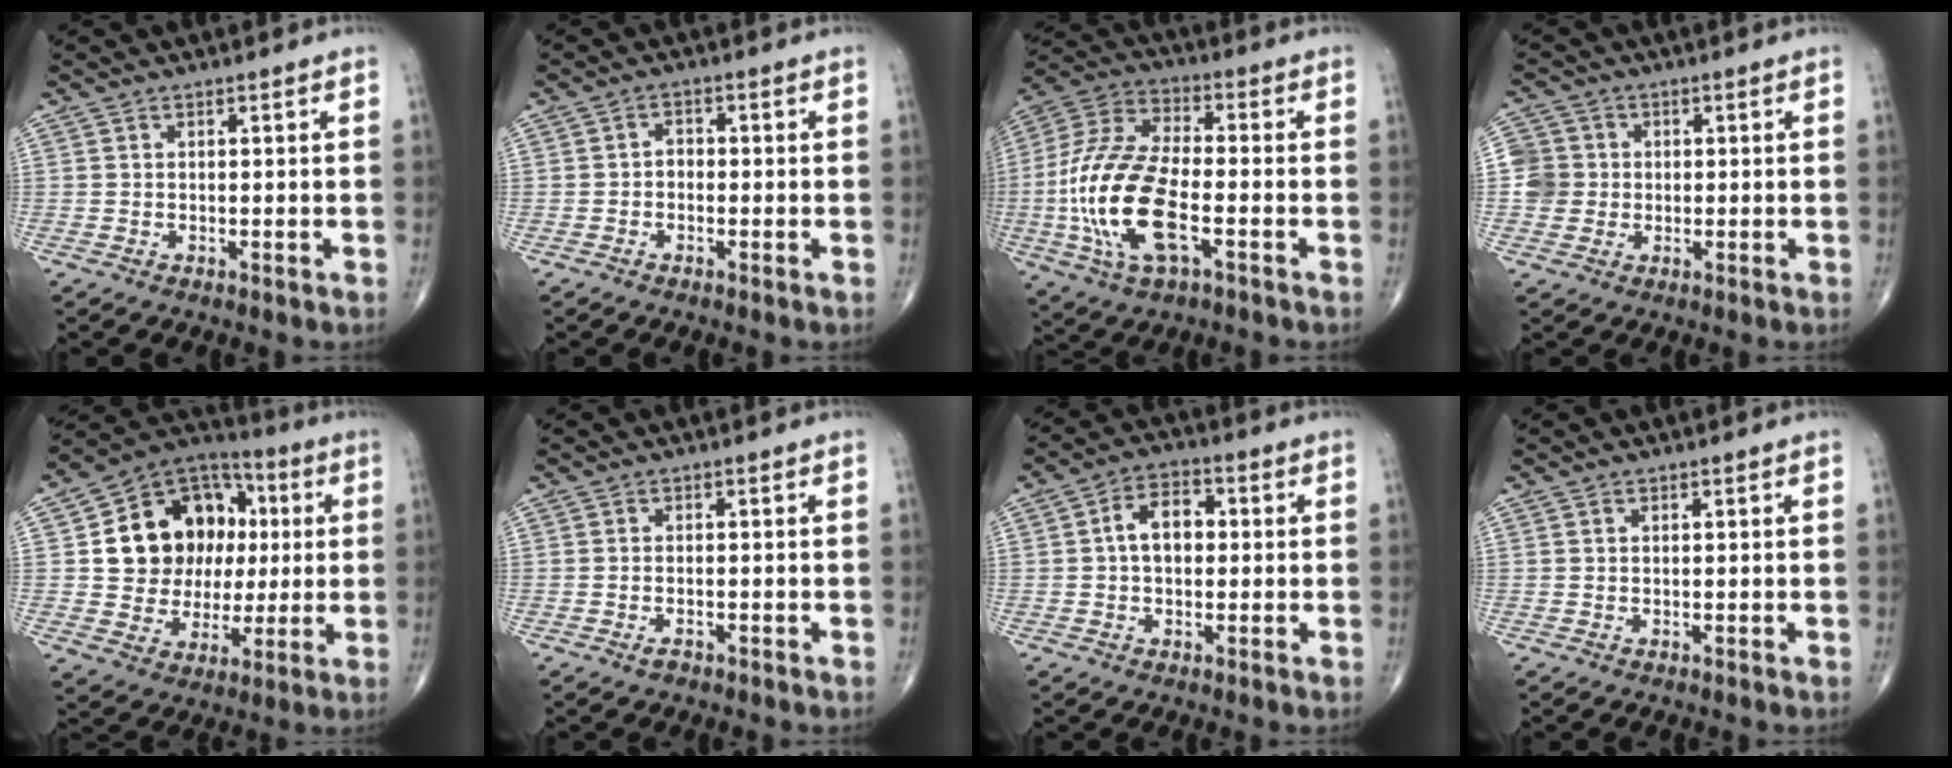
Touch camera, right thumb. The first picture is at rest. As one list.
[{"total": 1.9, "force": [-0.6, 1.5, 1.0], "torque": [-0.004, 0.010, -0.018]}, {"total": 19.5, "force": [-4.6, 8.7, 16.9], "torque": [-0.367, 0.019, -0.084]}, {"total": 5.5, "force": [-0.2, 5.4, 1.0], "torque": [0.005, 0.007, -0.010]}, {"total": 19.2, "force": [3.0, 15.2, 11.2], "torque": [-0.133, 0.020, 0.057]}, {"total": 1.4, "force": [-0.9, 0.6, 0.9], "torque": [-0.019, 0.003, -0.016]}, {"total": 7.2, "force": [0.4, 4.7, 5.4], "torque": [-0.078, 0.021, -0.001]}, {"total": 0.0}]